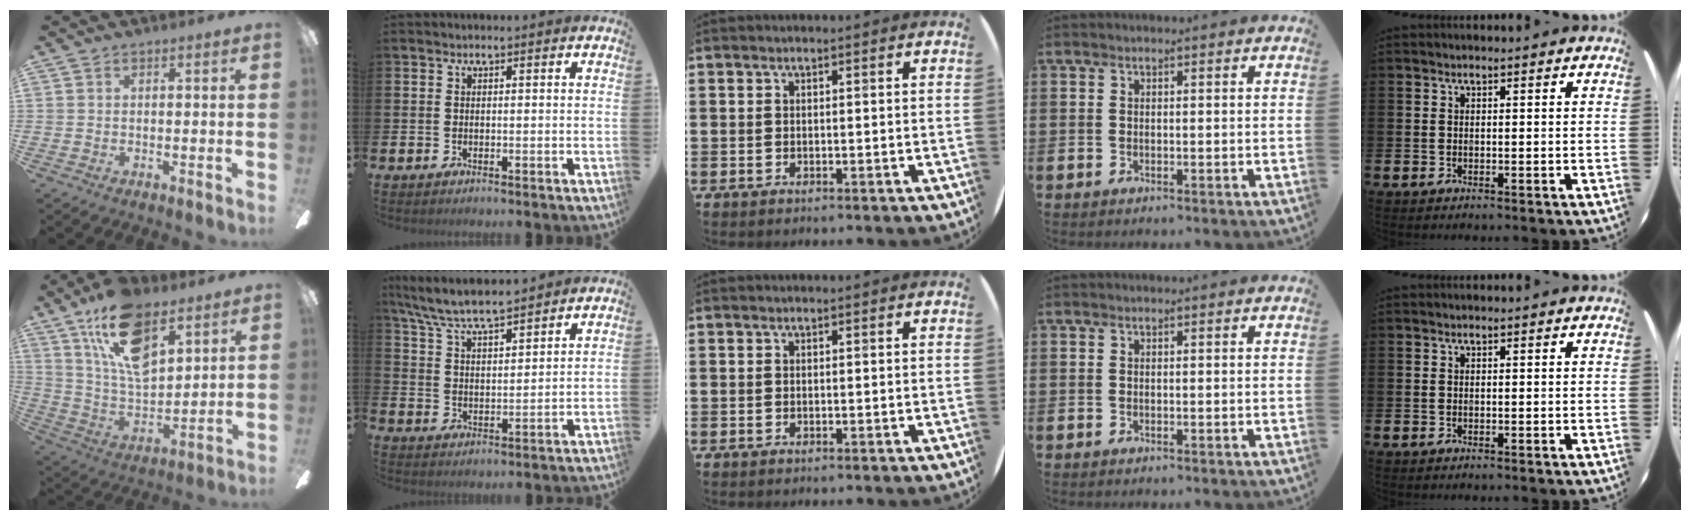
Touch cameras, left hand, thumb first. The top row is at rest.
{"thumb": {"total": 18.5, "force": [11.0, 9.2, 11.7], "torque": [-0.214, -0.045, 0.195]}, "index": {"total": 7.1, "force": [6.8, 0.6, 2.1], "torque": [-0.072, -0.036, 0.121]}}